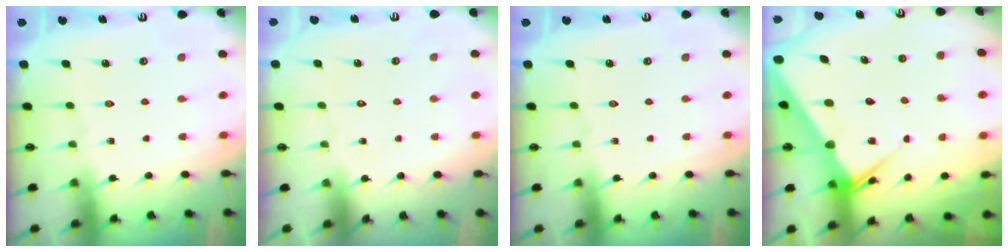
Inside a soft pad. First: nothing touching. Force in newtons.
{"total": 1.6, "press": 1.6, "slide": 0.1}
{"total": 0.0}
{"total": 8.3, "press": 8.3, "slide": 0.8}